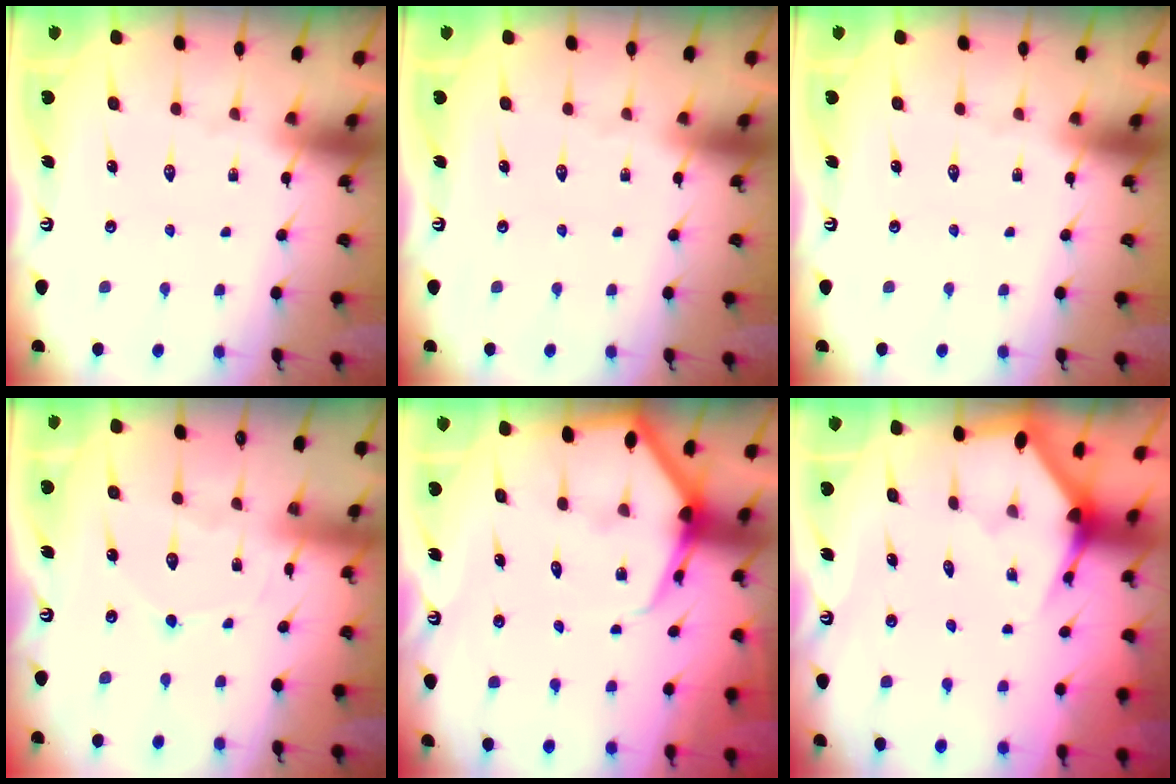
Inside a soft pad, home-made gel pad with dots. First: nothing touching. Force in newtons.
{"total": 0.0}
{"total": 0.0}
{"total": 3.8, "press": 3.7, "slide": 0.4}
{"total": 6.9, "press": 6.8, "slide": 0.7}
{"total": 3.3, "press": 3.3, "slide": 0.1}